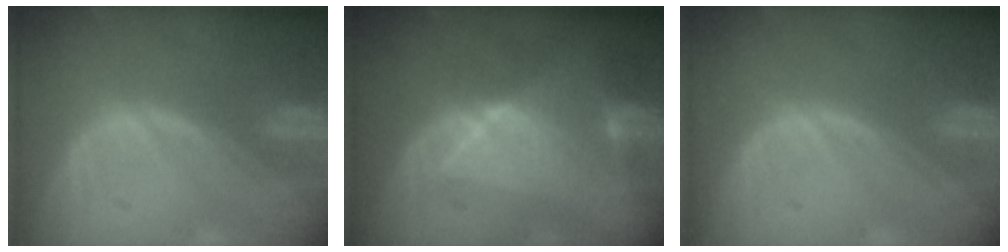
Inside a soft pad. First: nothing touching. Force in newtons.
{"total": 7.5, "press": 7.3, "slide": 2.0}
{"total": 0.0}